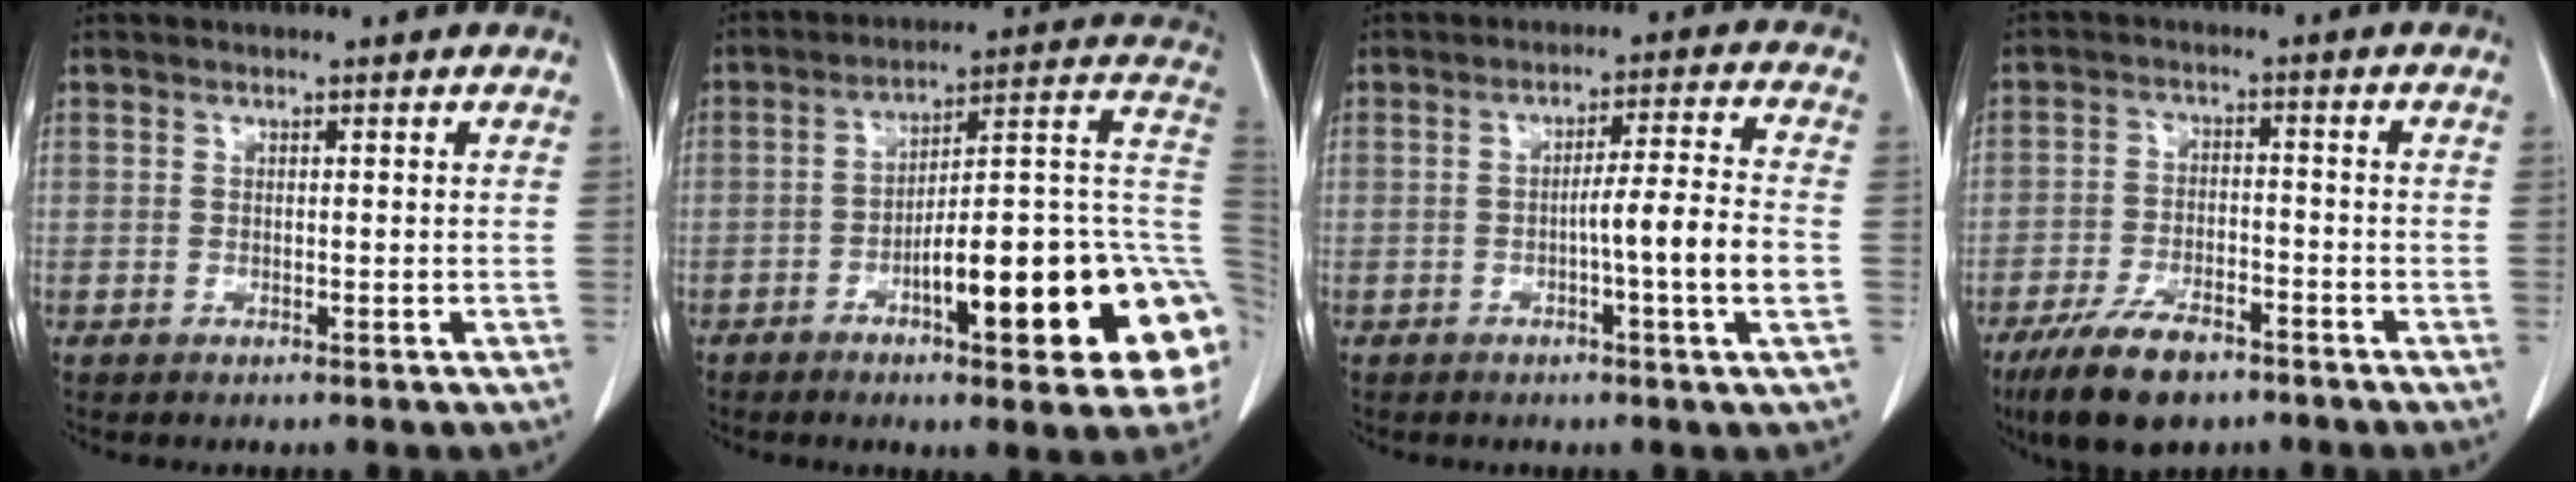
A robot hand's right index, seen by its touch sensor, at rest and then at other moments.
{"total": 22.9, "force": [-6.6, 4.2, 21.5], "torque": [-0.205, 0.025, -0.084]}
{"total": 7.8, "force": [-1.9, -0.9, 7.5], "torque": [-0.114, 0.004, -0.030]}
{"total": 9.5, "force": [-6.6, 3.7, 5.7], "torque": [-0.108, -0.011, -0.116]}